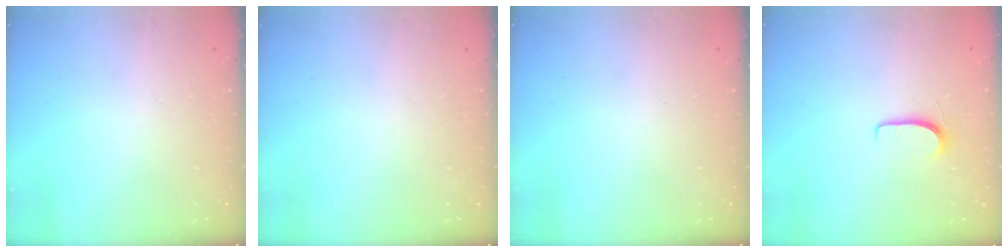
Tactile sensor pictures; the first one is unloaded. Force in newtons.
{"total": 0.0}
{"total": 0.0}
{"total": 5.4, "press": 5.4, "slide": 0.6}